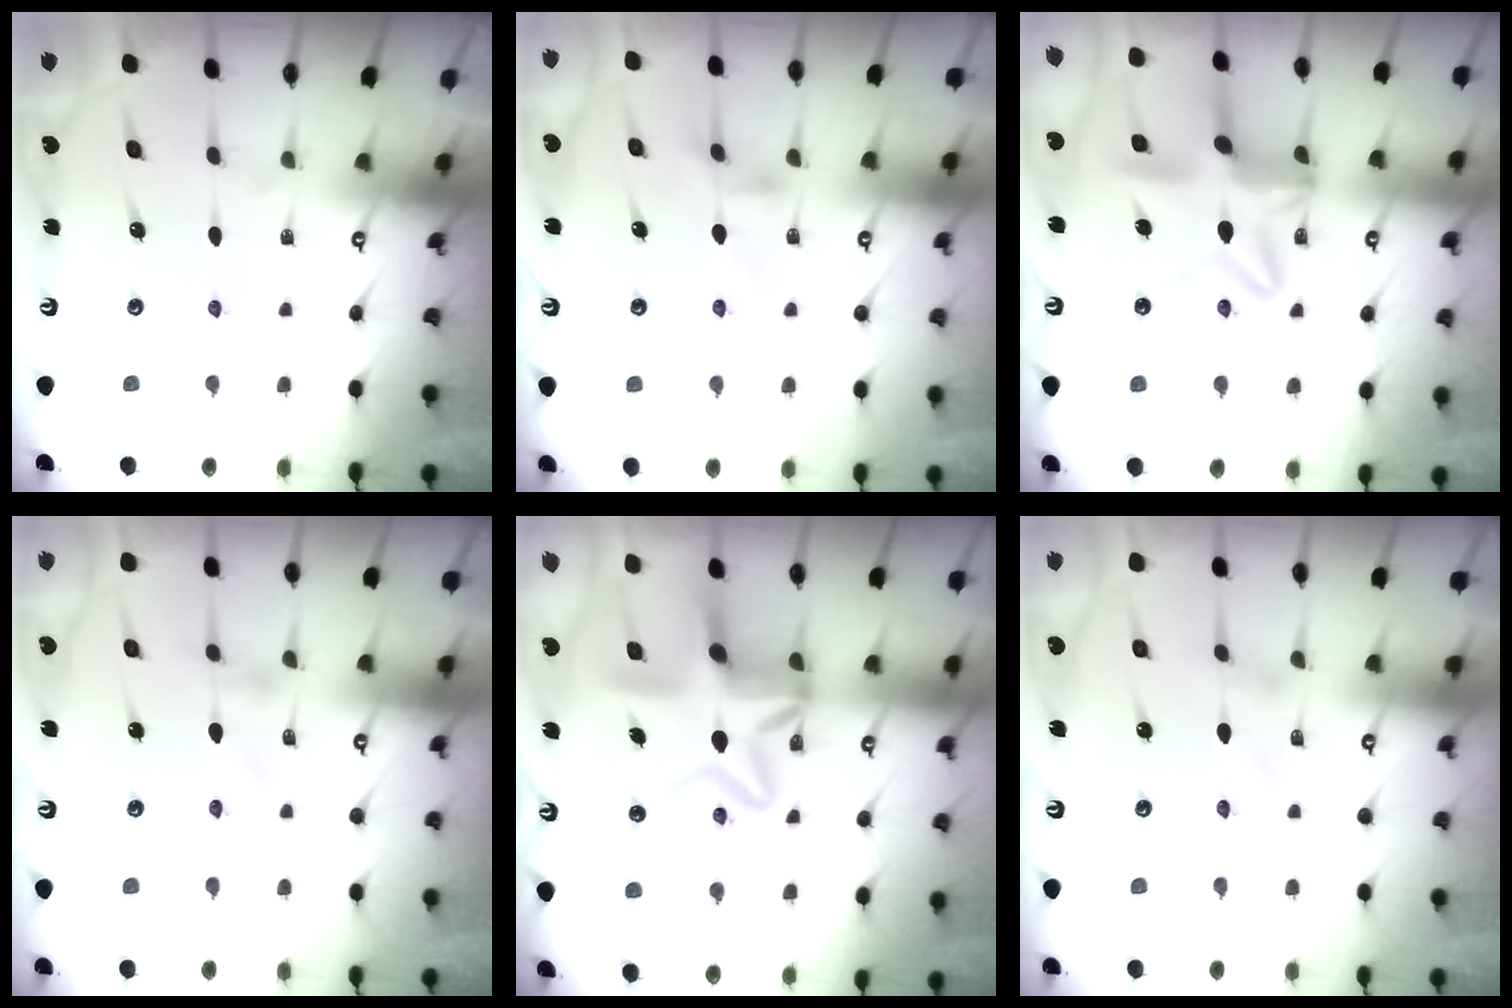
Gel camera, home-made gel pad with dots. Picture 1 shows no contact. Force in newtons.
{"total": 2.8, "press": 2.7, "slide": 0.5}
{"total": 12.6, "press": 12.5, "slide": 1.2}
{"total": 0.9, "press": 0.9, "slide": 0.1}
{"total": 12.5, "press": 12.4, "slide": 1.9}
{"total": 1.4, "press": 1.4, "slide": 0.1}